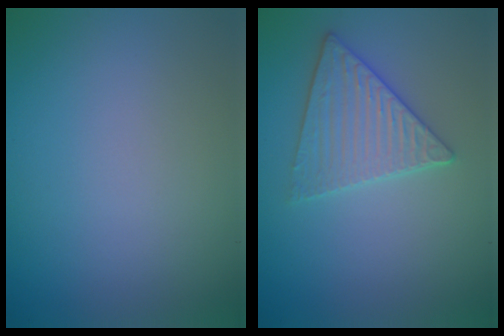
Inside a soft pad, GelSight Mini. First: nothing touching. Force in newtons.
{"total": 3.4, "press": 3.4, "slide": 0.2}